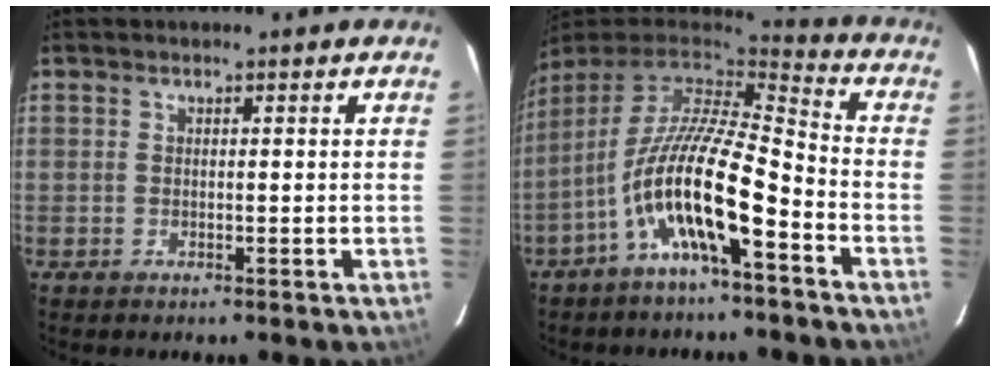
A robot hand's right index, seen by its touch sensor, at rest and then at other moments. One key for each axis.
{"total": 15.4, "fx": -7.0, "fy": 3.4, "fz": 13.3, "tx": -0.246, "ty": -0.014, "tz": -0.135}